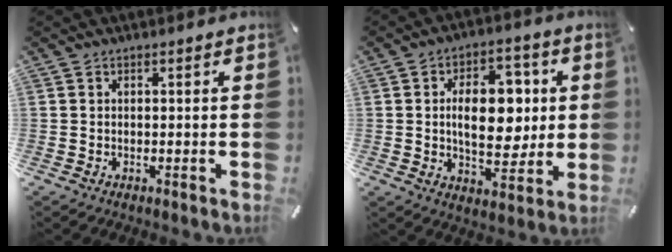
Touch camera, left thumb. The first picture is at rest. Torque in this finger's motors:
{"motor_torque": [0.11, 1.02, 1.41, -0.45, 0.35]}